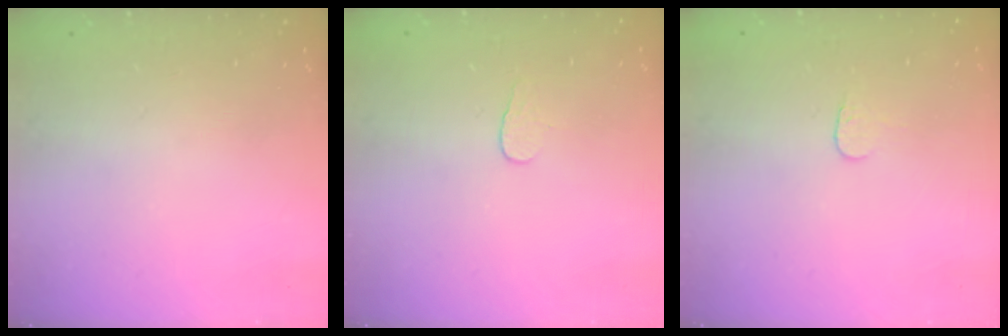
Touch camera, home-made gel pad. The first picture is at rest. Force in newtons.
{"total": 3.8, "press": 3.8, "slide": 0.4}
{"total": 3.8, "press": 3.8, "slide": 0.3}